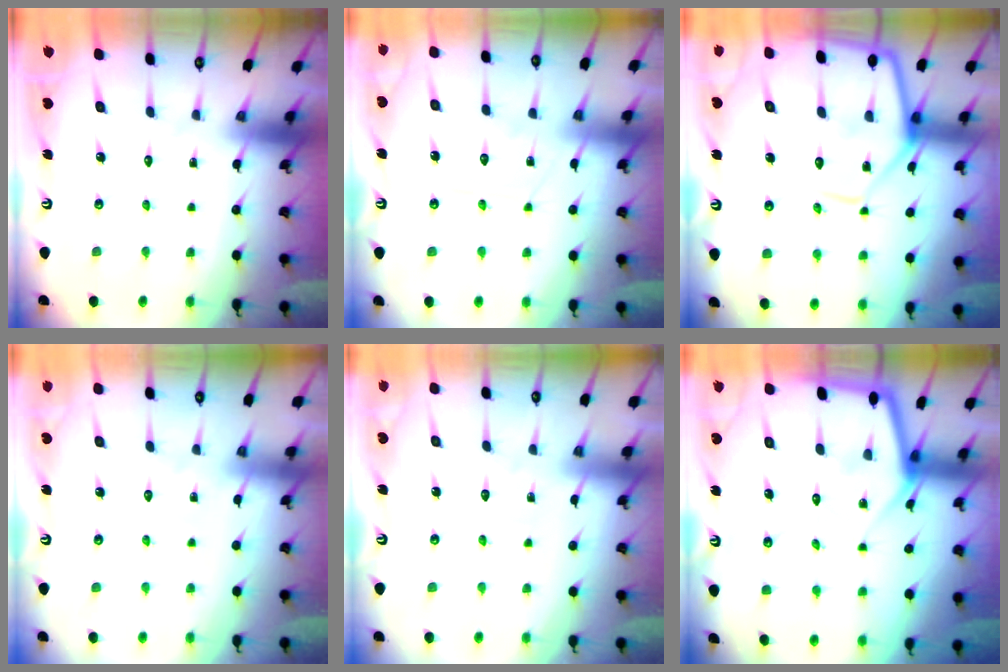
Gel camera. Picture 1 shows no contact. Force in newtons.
{"total": 9.1, "press": 9.1, "slide": 0.9}
{"total": 12.6, "press": 12.5, "slide": 1.1}
{"total": 3.4, "press": 3.4, "slide": 0.5}
{"total": 3.8, "press": 3.7, "slide": 0.4}
{"total": 6.7, "press": 6.7, "slide": 0.6}